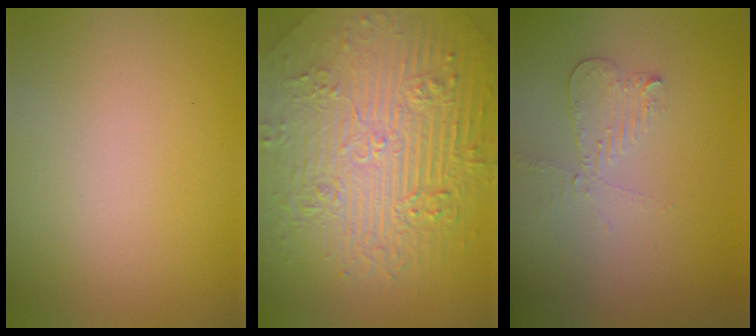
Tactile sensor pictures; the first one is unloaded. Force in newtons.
{"total": 11.0, "press": 7.3, "slide": 8.3}
{"total": 2.1, "press": 2.0, "slide": 0.5}